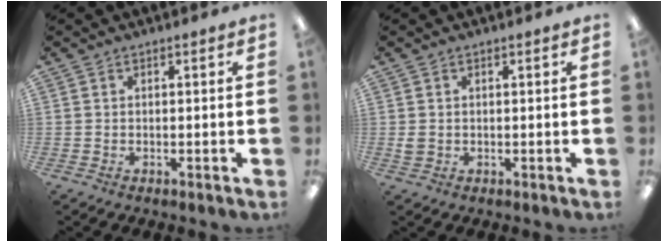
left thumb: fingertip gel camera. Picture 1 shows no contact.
{"total": 1.6, "force": [0.5, 1.3, 0.7], "torque": [-0.006, 0.001, 0.007]}